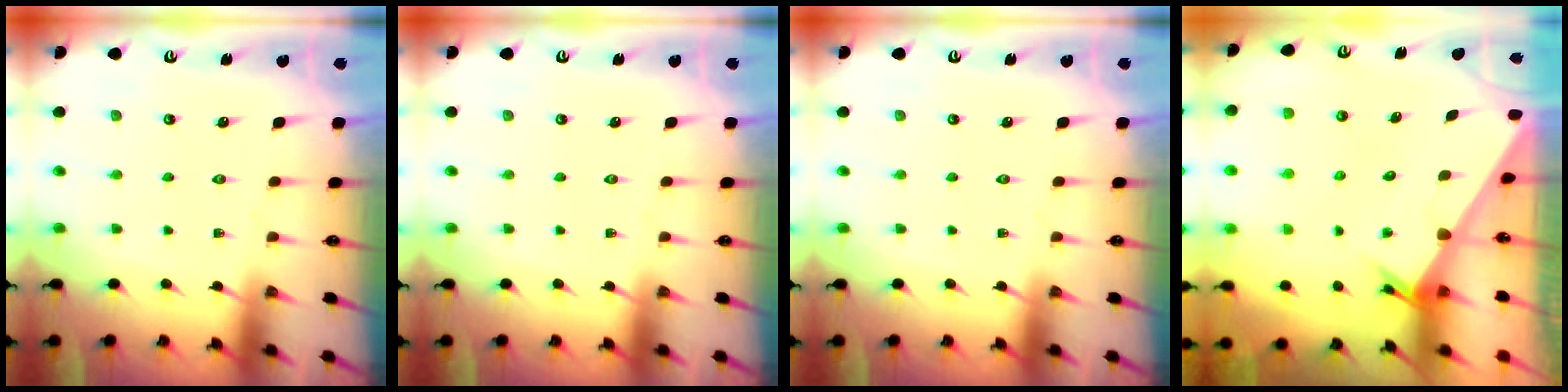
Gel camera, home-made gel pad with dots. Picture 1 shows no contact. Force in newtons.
{"total": 0.0}
{"total": 0.0}
{"total": 2.5, "press": 2.5, "slide": 0.1}